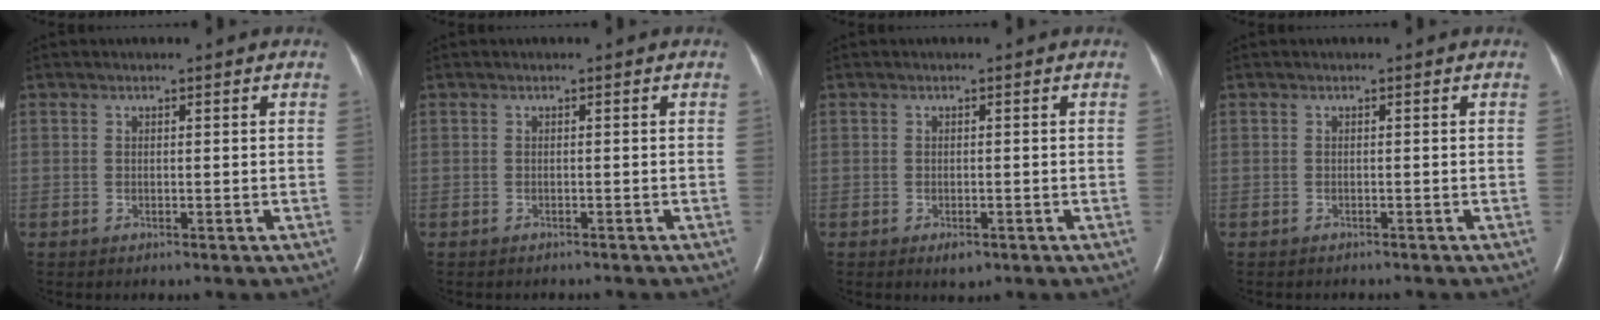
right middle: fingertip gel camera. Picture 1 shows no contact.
{"total": 1.8, "force": [-1.6, 0.6, 0.5], "torque": [-0.014, -0.003, -0.018]}
{"total": 1.5, "force": [-0.9, 0.7, 1.0], "torque": [-0.016, -0.001, -0.008]}
{"total": 1.9, "force": [-1.7, 0.6, 0.6], "torque": [-0.014, -0.003, -0.018]}